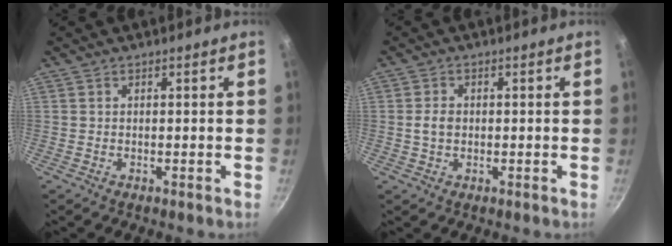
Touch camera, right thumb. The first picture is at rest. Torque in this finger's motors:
{"motor_torque": [-0.55, 0.49, 0.56, -0.45, 0.00]}